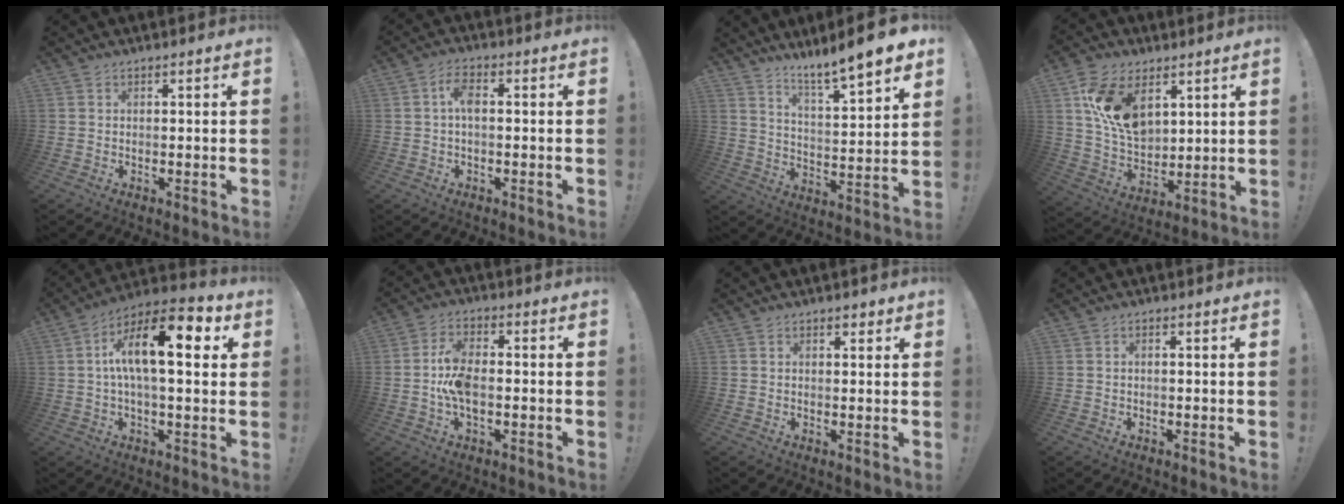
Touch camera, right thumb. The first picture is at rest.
{"total": 4.8, "force": [0.3, 2.2, 4.3], "torque": [-0.091, 0.012, 0.004]}
{"total": 9.8, "force": [8.3, -0.3, 5.1], "torque": [-0.090, -0.075, 0.135]}
{"total": 16.2, "force": [6.9, 10.3, 10.4], "torque": [-0.195, -0.029, 0.132]}
{"total": 16.8, "force": [4.1, 6.3, 15.1], "torque": [-0.245, -0.005, 0.055]}
{"total": 8.7, "force": [-1.4, 4.6, 7.3], "torque": [-0.141, 0.006, -0.024]}
{"total": 1.4, "force": [0.9, 0.9, 0.5], "torque": [0.001, -0.004, 0.014]}
{"total": 0.6, "force": [-0.3, 0.0, 0.5], "torque": [-0.011, 0.000, -0.005]}